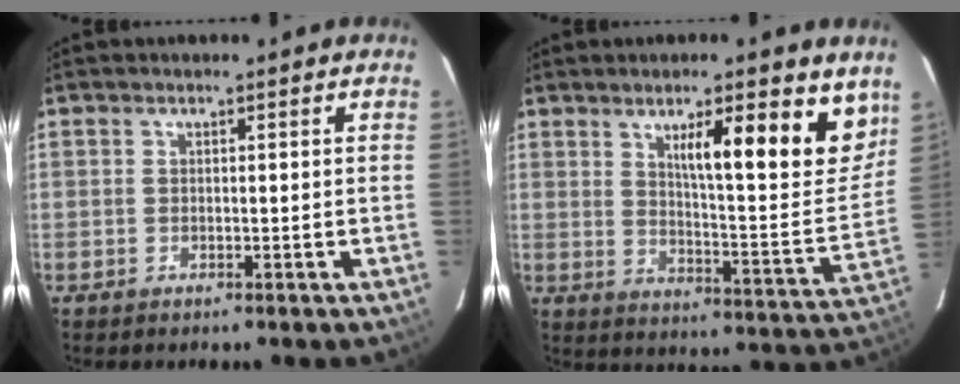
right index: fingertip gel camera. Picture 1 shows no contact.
{"total": 15.3, "force": [8.8, 2.7, 12.3], "torque": [-0.157, -0.013, 0.132]}